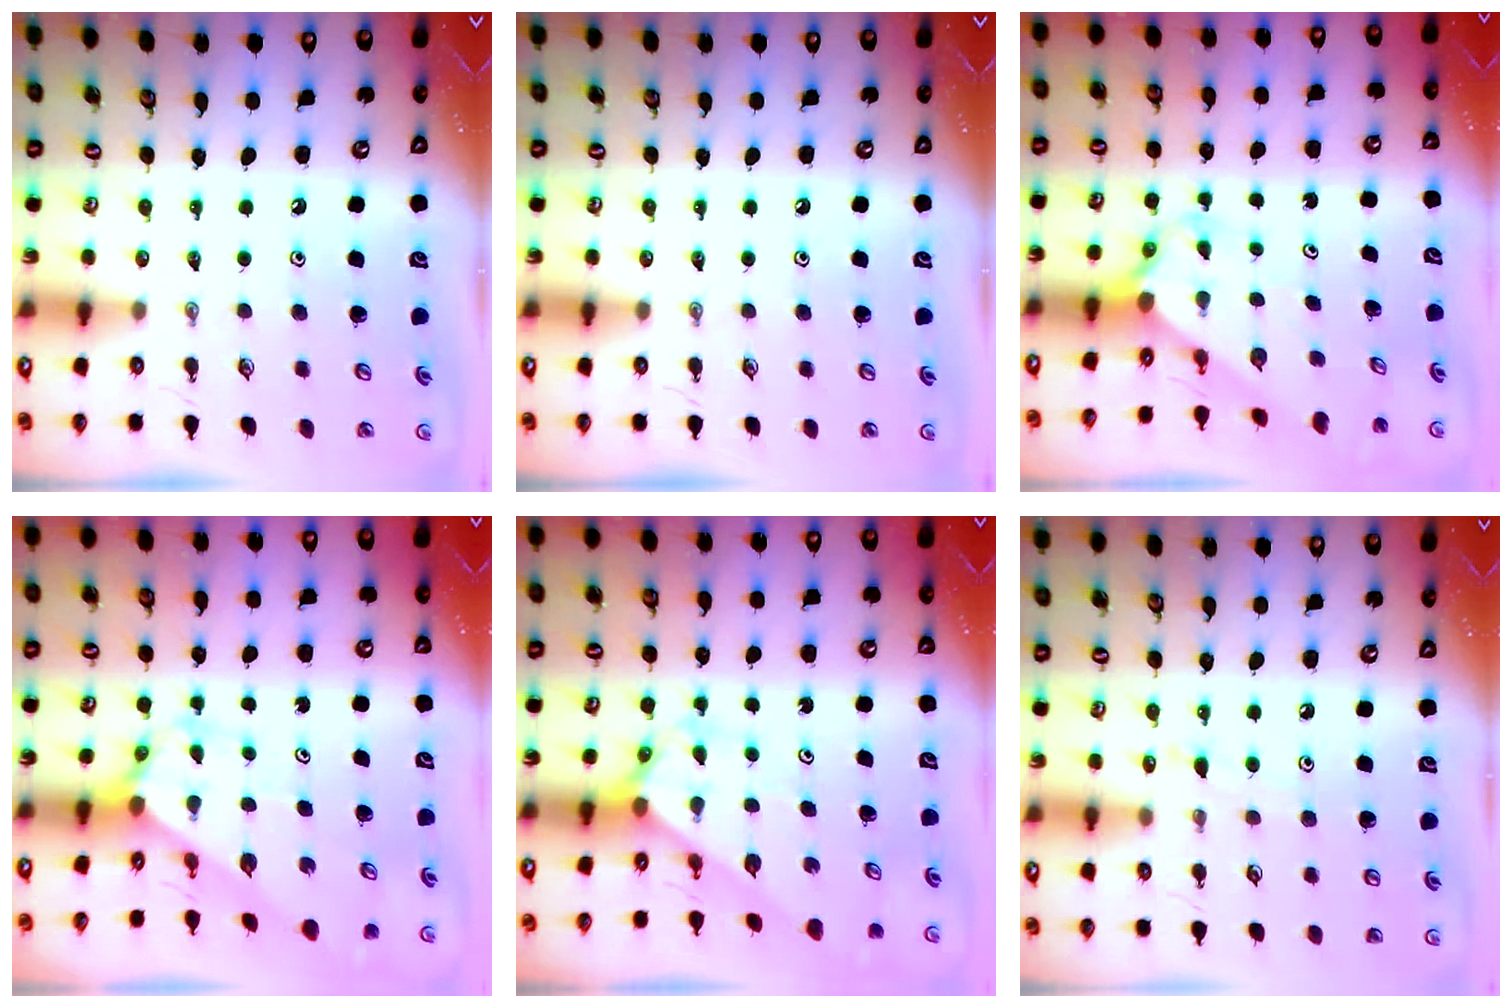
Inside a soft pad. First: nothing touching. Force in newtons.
{"total": 0.0}
{"total": 2.3, "press": 2.3, "slide": 0.3}
{"total": 2.4, "press": 2.4, "slide": 0.2}
{"total": 2.2, "press": 2.2, "slide": 0.2}
{"total": 5.9, "press": 5.8, "slide": 0.6}